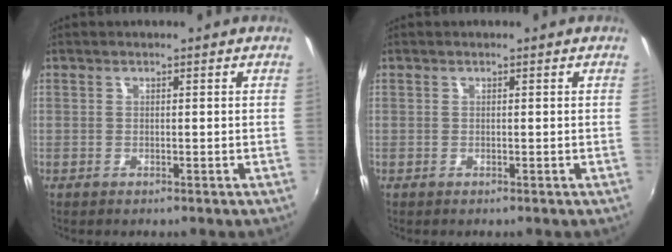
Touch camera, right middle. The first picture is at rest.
{"total": 0.0}